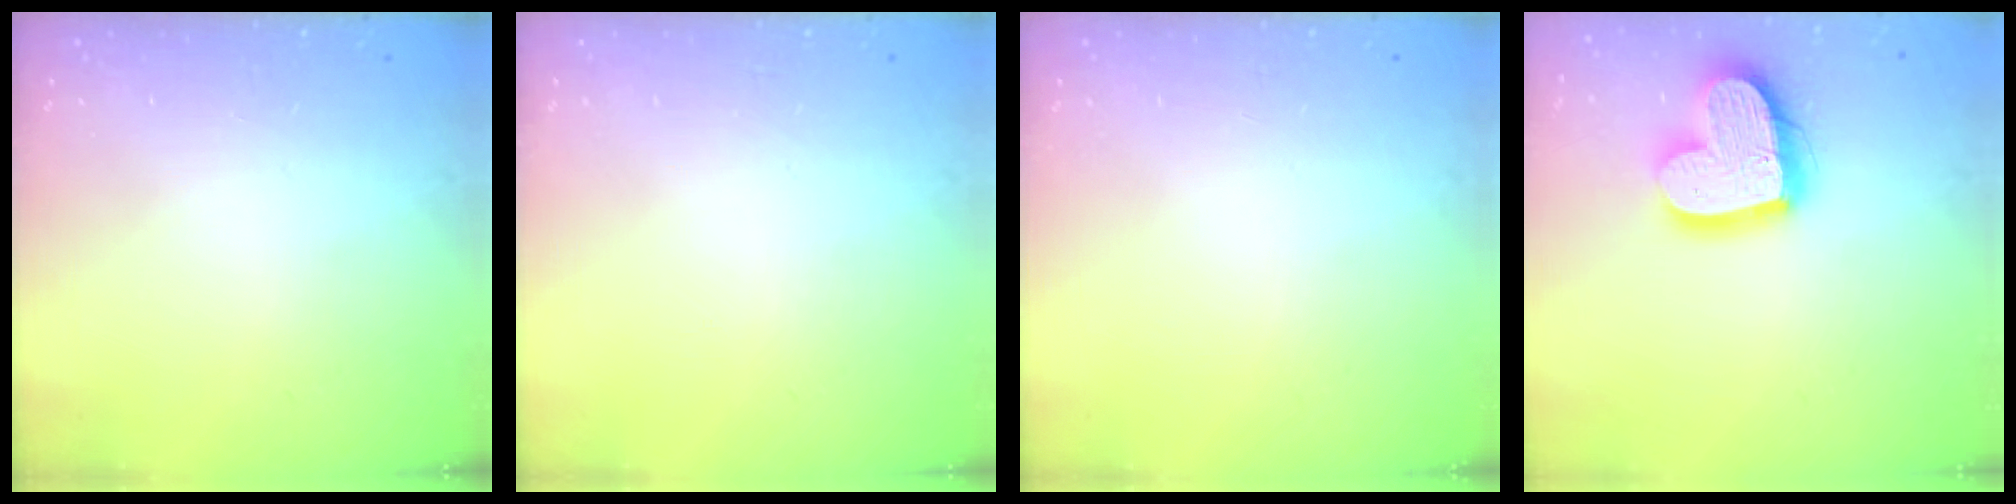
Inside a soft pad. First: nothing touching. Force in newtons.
{"total": 0.0}
{"total": 0.0}
{"total": 18.3, "press": 18.3, "slide": 1.6}